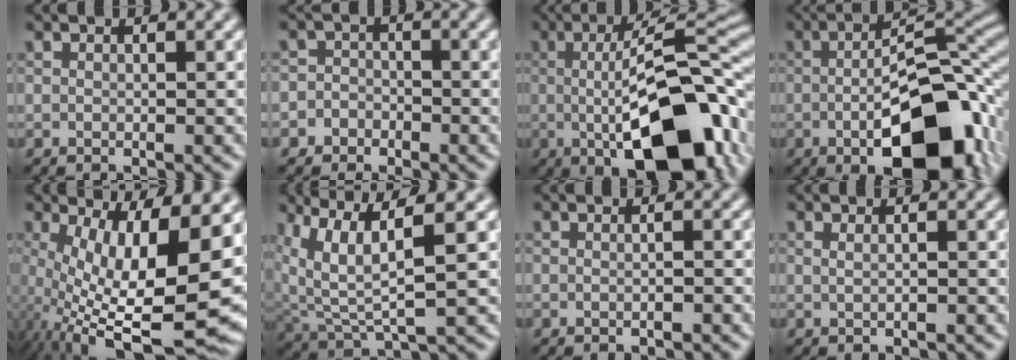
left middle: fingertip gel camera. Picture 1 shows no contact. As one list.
[{"total": 2.5, "force": [-1.4, 2.2, 0.1], "torque": [0.034, 0.007, -0.039]}, {"total": 14.2, "force": [-2.3, 5.2, 13.1], "torque": [-0.182, -0.003, -0.040]}, {"total": 13.2, "force": [-4.4, 5.5, 11.2], "torque": [-0.168, -0.004, -0.070]}, {"total": 14.7, "force": [-1.9, 4.7, 13.7], "torque": [-0.231, -0.013, -0.026]}, {"total": 6.2, "force": [3.0, 1.7, 5.2], "torque": [-0.121, -0.008, 0.063]}, {"total": 0.9, "force": [-0.2, 0.2, 0.9], "torque": [-0.013, -0.003, -0.009]}, {"total": 1.3, "force": [0.3, 0.6, 1.1], "torque": [-0.010, -0.004, -0.005]}]